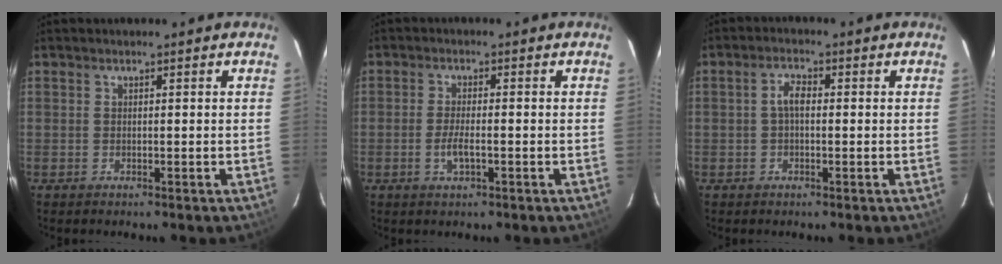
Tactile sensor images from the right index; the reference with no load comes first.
{"total": 3.3, "force": [-1.2, 0.8, 3.0], "torque": [-0.061, -0.004, -0.023]}
{"total": 3.2, "force": [-0.4, 1.4, 2.8], "torque": [-0.058, 0.012, -0.007]}